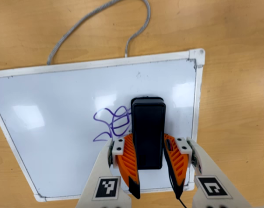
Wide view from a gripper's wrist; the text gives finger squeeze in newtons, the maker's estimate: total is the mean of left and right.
{"total": 10.9, "left": 11.1, "right": 10.7}